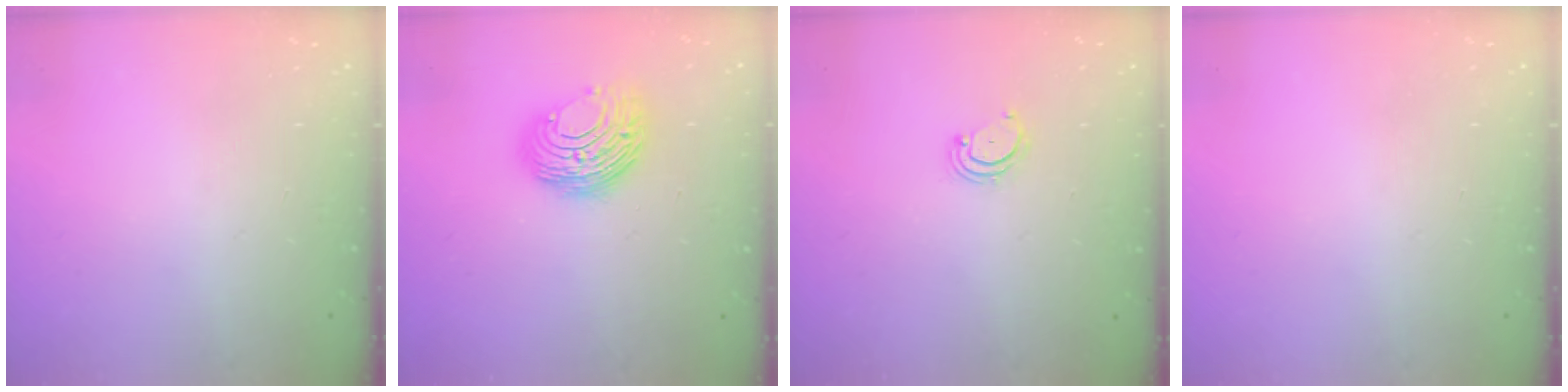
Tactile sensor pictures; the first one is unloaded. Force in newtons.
{"total": 11.0, "press": 11.0, "slide": 0.4}
{"total": 2.9, "press": 2.9, "slide": 0.3}
{"total": 0.0}